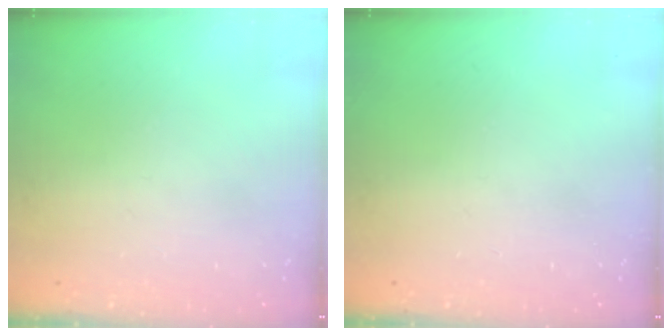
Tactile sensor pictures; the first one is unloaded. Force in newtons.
{"total": 0.0}